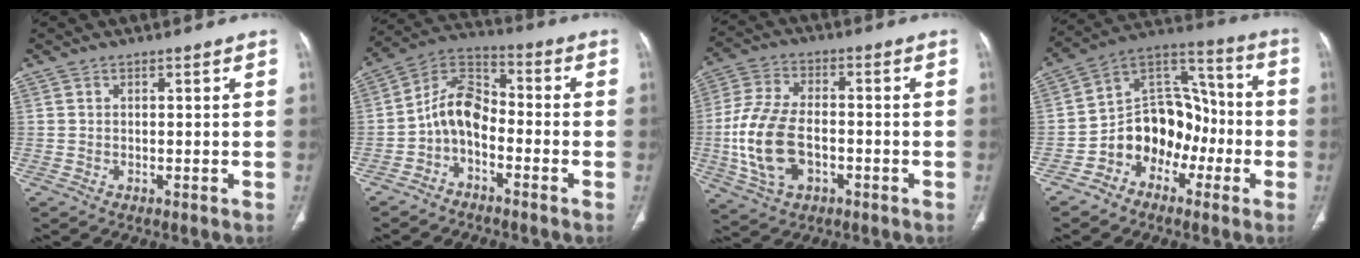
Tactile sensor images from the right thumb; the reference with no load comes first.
{"total": 8.7, "force": [-2.9, 5.4, 6.2], "torque": [-0.102, 0.060, -0.071]}
{"total": 13.0, "force": [-2.7, 7.9, 10.0], "torque": [-0.207, 0.017, -0.047]}
{"total": 14.0, "force": [-5.3, 10.8, 7.2], "torque": [-0.060, 0.080, -0.100]}